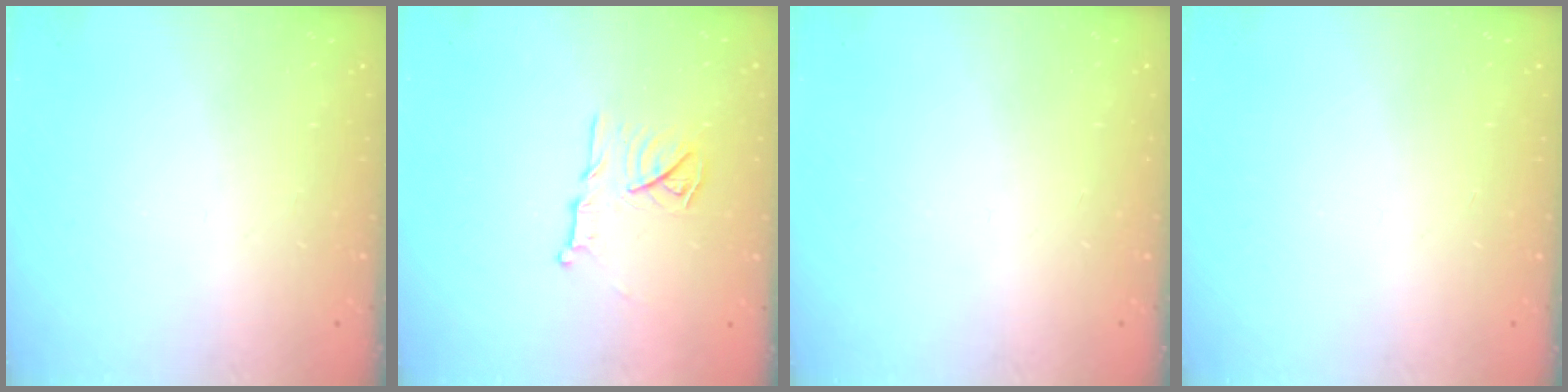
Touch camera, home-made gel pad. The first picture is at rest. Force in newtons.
{"total": 12.5, "press": 12.5, "slide": 0.8}
{"total": 0.0}
{"total": 0.0}